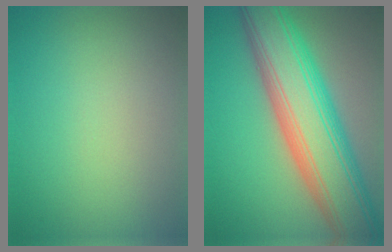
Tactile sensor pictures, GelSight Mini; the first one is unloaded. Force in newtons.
{"total": 12.2, "press": 12.1, "slide": 0.6}